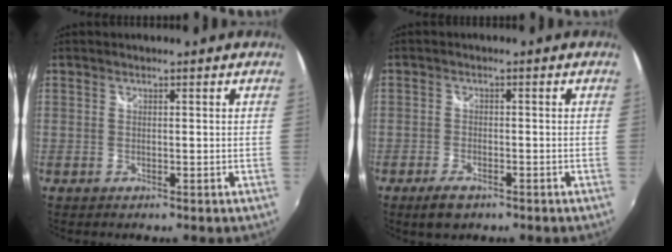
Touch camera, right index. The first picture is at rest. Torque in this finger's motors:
{"motor_torque": [0.29, -0.29, 0.10, 0.00]}